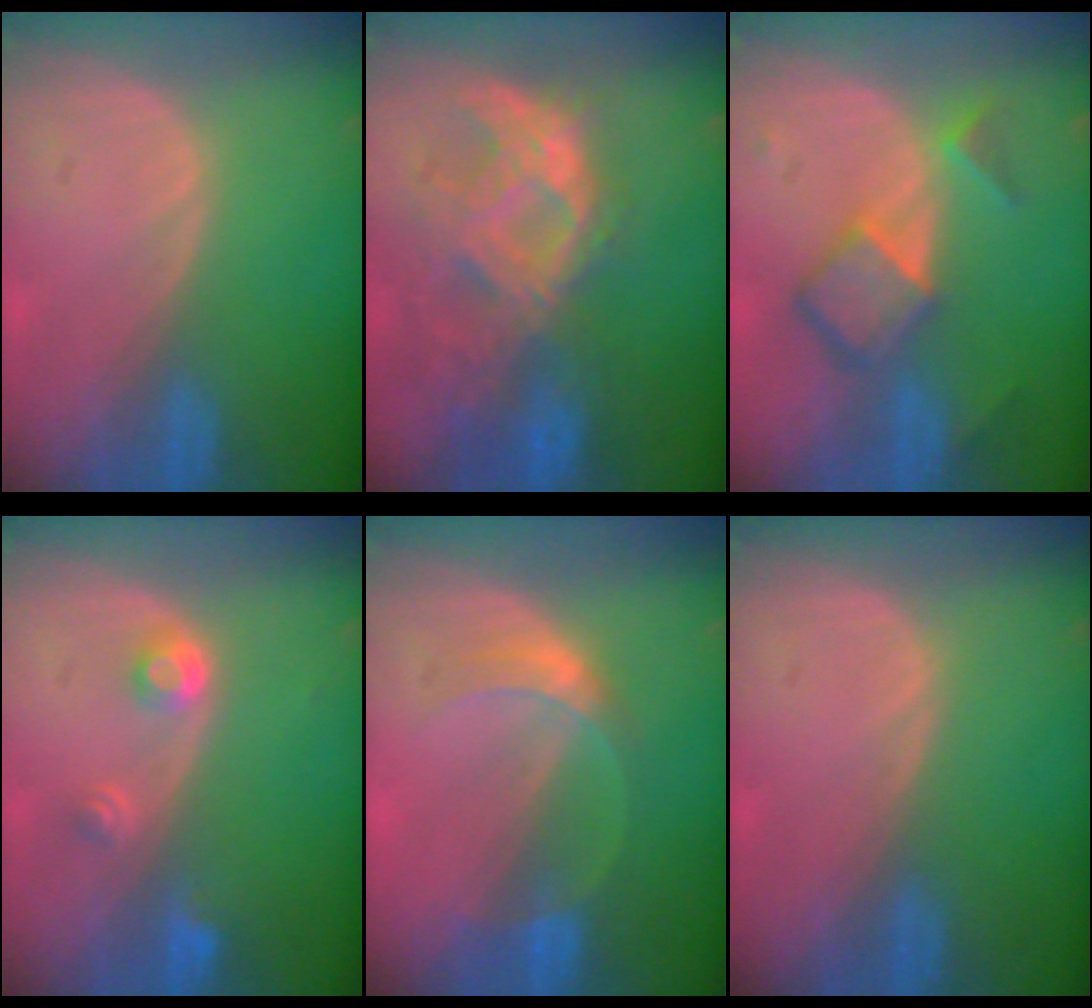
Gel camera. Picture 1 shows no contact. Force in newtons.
{"total": 10.5, "press": 9.2, "slide": 5.0}
{"total": 6.8, "press": 5.8, "slide": 3.6}
{"total": 2.9, "press": 2.7, "slide": 1.0}
{"total": 4.1, "press": 4.0, "slide": 0.3}
{"total": 0.0}